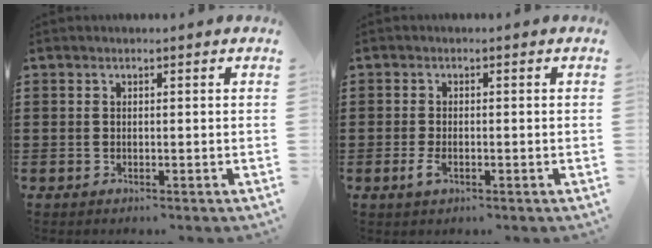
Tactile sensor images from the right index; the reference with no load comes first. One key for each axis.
{"total": 2.0, "fx": -0.7, "fy": 0.9, "fz": 1.6, "tx": -0.046, "ty": -0.005, "tz": -0.018}